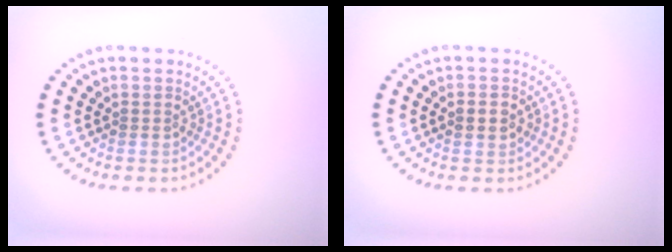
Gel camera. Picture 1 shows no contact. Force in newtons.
{"total": 2.1, "press": 2.1, "slide": 0.1}